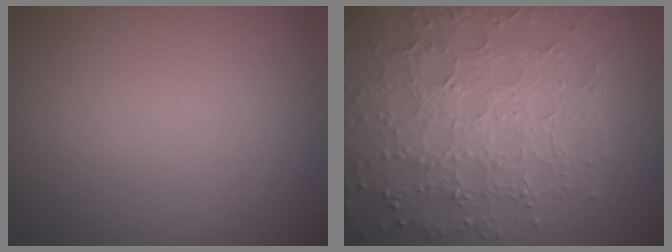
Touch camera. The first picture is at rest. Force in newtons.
{"total": 8.1, "press": 5.9, "slide": 5.6}